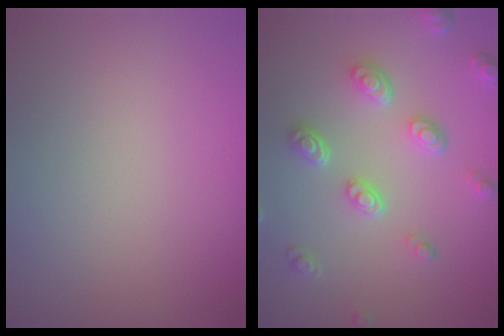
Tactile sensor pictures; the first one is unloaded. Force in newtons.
{"total": 4.5, "press": 3.6, "slide": 2.8}